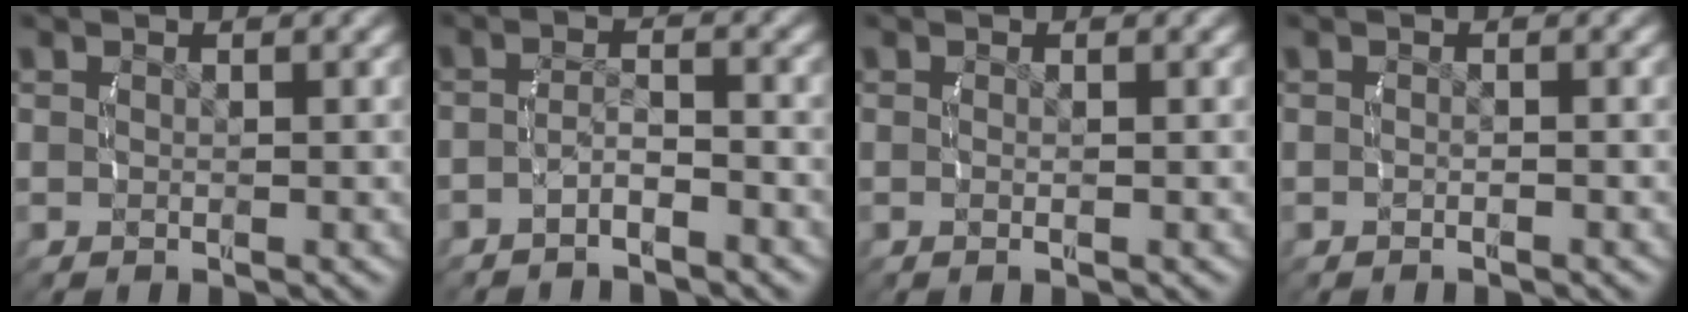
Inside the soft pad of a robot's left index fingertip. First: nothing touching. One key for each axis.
{"total": 2.7, "fx": -2.4, "fy": 0.5, "fz": 1.3, "tx": -0.029, "ty": -0.008, "tz": -0.037}
{"total": 0.7, "fx": -0.4, "fy": -0.1, "fz": 0.5, "tx": -0.017, "ty": -0.006, "tz": -0.004}
{"total": 0.7, "fx": -0.6, "fy": -0.1, "fz": 0.2, "tx": -0.006, "ty": -0.001, "tz": -0.012}